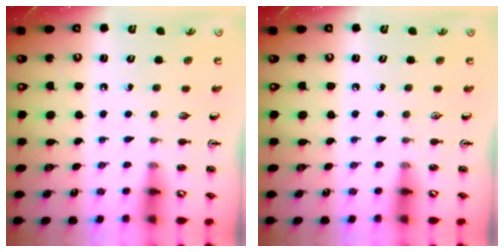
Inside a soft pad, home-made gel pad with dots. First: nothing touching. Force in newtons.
{"total": 0.0}